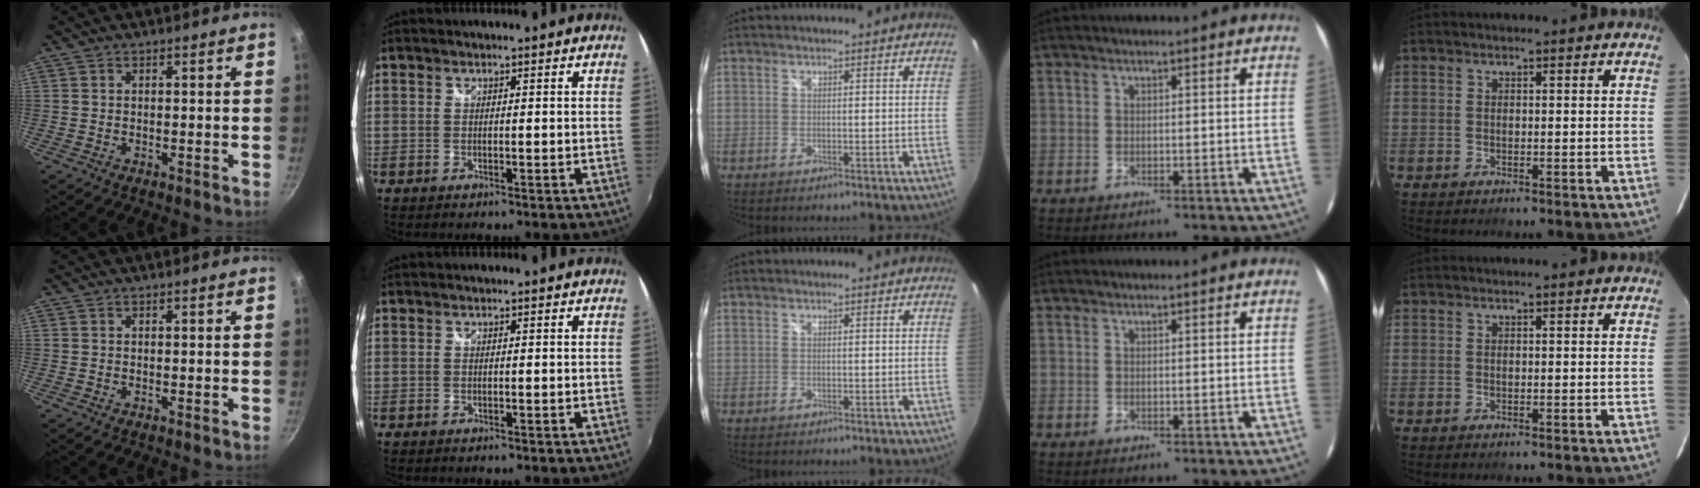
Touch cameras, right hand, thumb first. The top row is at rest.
{}